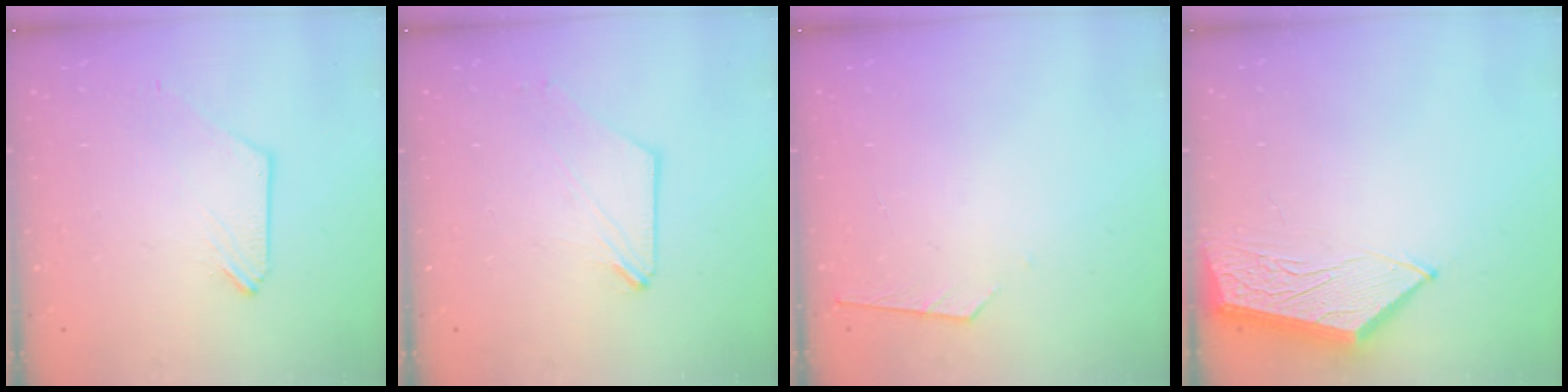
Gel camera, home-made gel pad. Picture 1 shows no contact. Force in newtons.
{"total": 0.0}
{"total": 4.2, "press": 4.1, "slide": 0.6}
{"total": 6.7, "press": 6.7, "slide": 0.5}